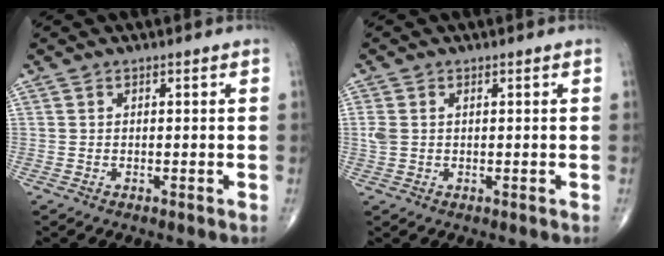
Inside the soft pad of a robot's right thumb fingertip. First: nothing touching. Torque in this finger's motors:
{"motor_torque": [0.28, -0.40, 0.50, 0.31, -0.05]}